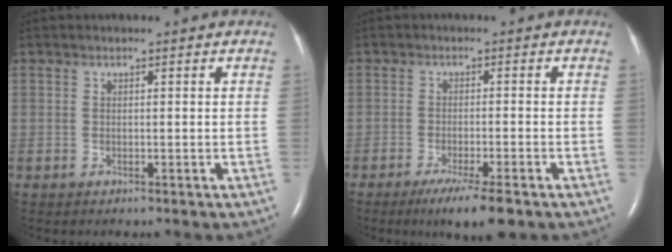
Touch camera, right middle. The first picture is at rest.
{"total": 6.9, "force": [-4.6, 0.2, 5.2], "torque": [-0.085, -0.018, -0.072]}